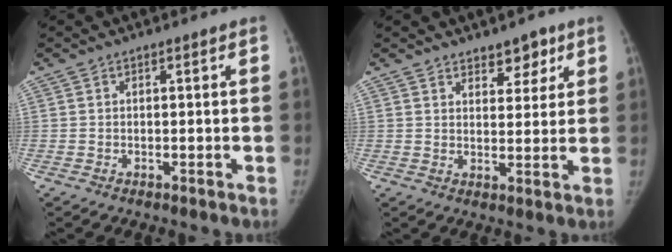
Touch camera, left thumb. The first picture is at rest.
{"total": 5.0, "force": [3.5, 2.8, 2.3], "torque": [-0.002, -0.022, 0.053]}